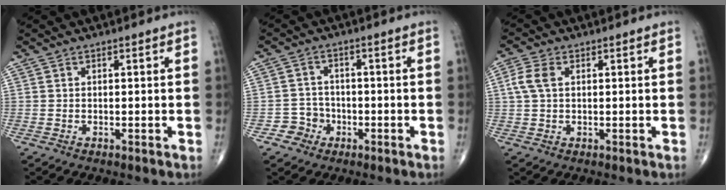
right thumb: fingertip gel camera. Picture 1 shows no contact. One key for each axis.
{"total": 4.0, "fx": -1.8, "fy": 3.6, "fz": 0.0, "tx": 0.030, "ty": 0.019, "tz": -0.036}
{"total": 4.2, "fx": 1.0, "fy": 2.5, "fz": 3.2, "tx": -0.083, "ty": 0.011, "tz": 0.018}